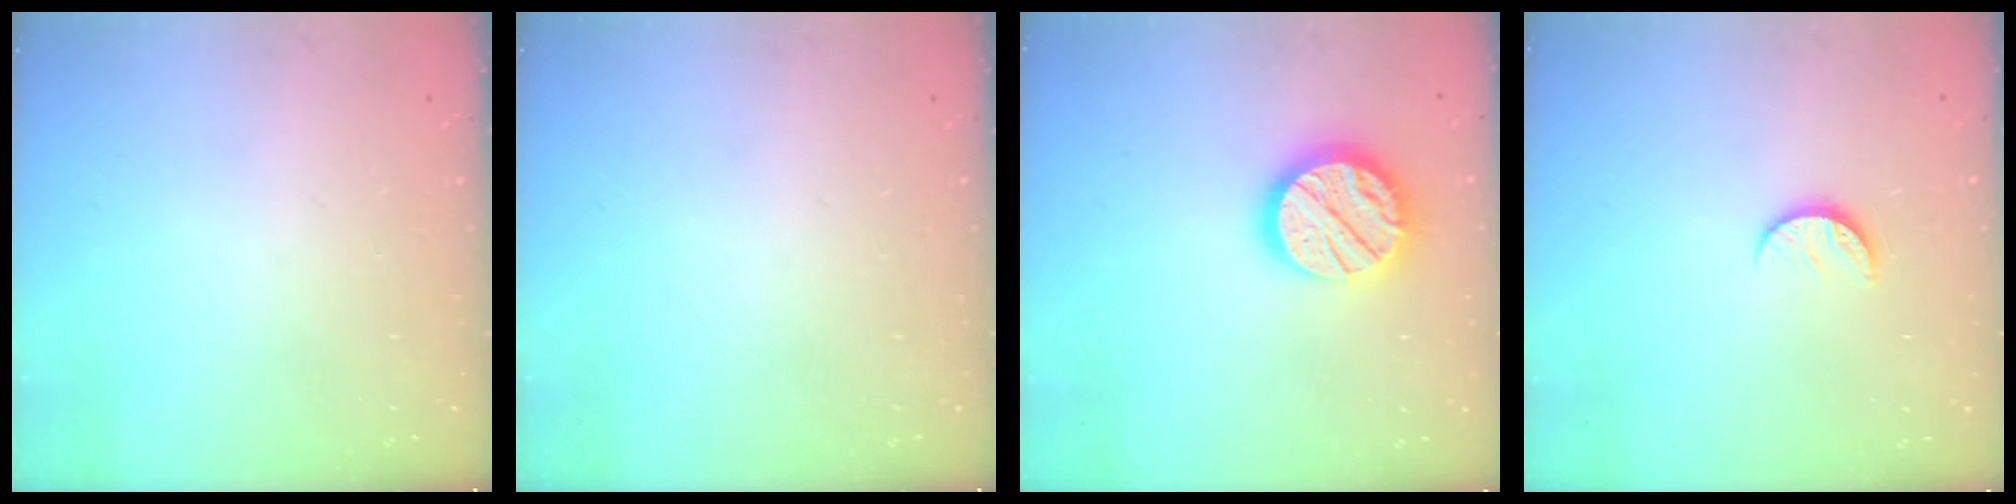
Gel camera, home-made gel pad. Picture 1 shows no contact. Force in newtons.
{"total": 0.0}
{"total": 16.7, "press": 16.7, "slide": 1.3}
{"total": 6.1, "press": 6.1, "slide": 0.6}